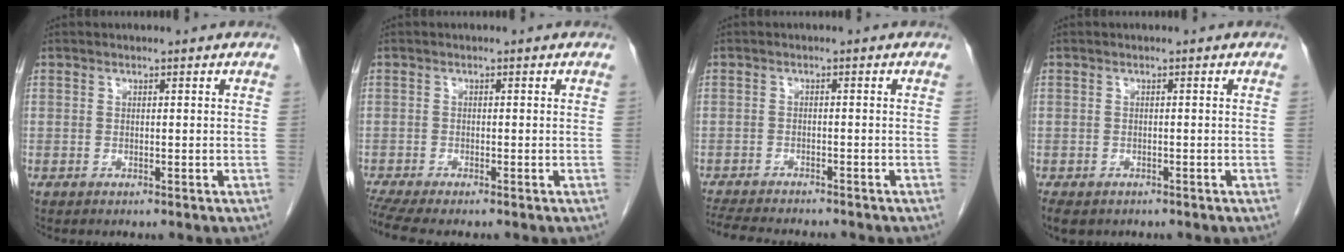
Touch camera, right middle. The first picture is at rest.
{"total": 5.9, "force": [-5.2, 0.4, 2.8], "torque": [-0.051, -0.011, -0.085]}
{"total": 9.5, "force": [-8.6, 1.7, 3.7], "torque": [-0.064, -0.010, -0.126]}
{"total": 8.3, "force": [-5.3, 5.3, 3.5], "torque": [-0.090, -0.015, -0.067]}